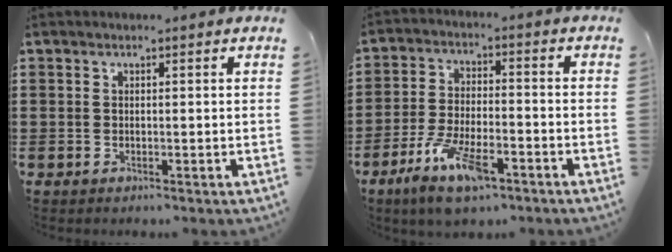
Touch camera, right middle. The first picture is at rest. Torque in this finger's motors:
{"motor_torque": [1.13, -1.01, 0.38, 0.21]}